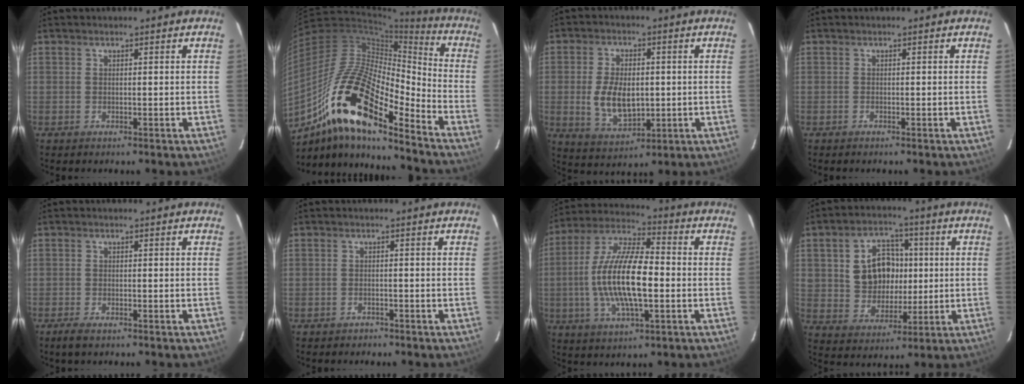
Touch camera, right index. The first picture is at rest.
{"total": 21.8, "force": [-13.7, 6.4, 15.8], "torque": [-0.280, -0.019, -0.270]}
{"total": 10.1, "force": [-0.7, 6.0, 8.1], "torque": [-0.163, -0.005, -0.001]}
{"total": 0.0}
{"total": 2.6, "force": [-2.0, 0.7, 1.5], "torque": [-0.036, -0.005, -0.036]}
{"total": 1.7, "force": [-1.4, 0.9, 0.1], "torque": [-0.004, 0.004, -0.021]}
{"total": 16.8, "force": [-2.0, 5.6, 15.8], "torque": [-0.313, 0.004, -0.042]}
{"total": 11.5, "force": [1.8, 9.4, 6.5], "torque": [-0.139, 0.028, 0.050]}